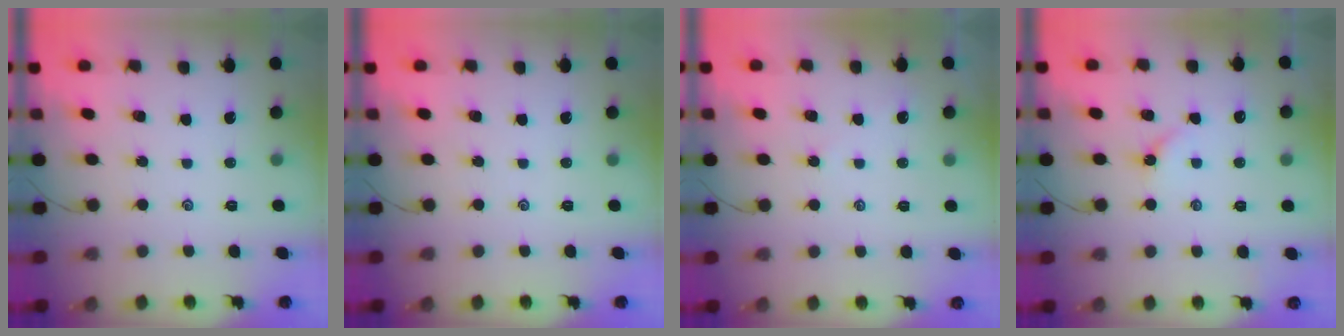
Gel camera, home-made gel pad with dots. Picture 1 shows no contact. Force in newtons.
{"total": 0.0}
{"total": 1.4, "press": 1.4, "slide": 0.4}
{"total": 3.2, "press": 3.2, "slide": 0.5}